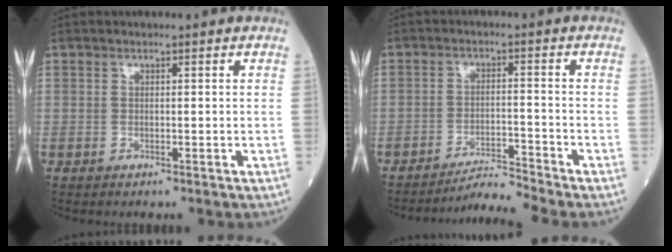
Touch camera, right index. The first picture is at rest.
{"total": 5.1, "force": [-4.7, -2.2, 0.2], "torque": [-0.008, -0.014, -0.083]}